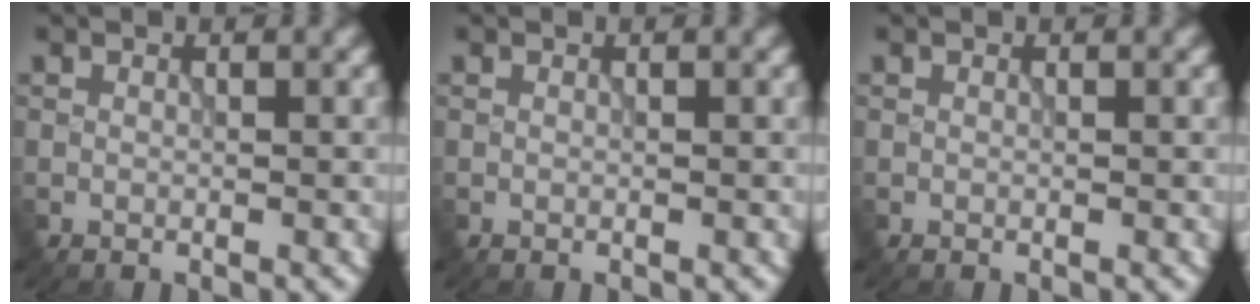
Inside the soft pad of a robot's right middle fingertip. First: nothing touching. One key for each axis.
{"total": 0.0}
{"total": 0.0}